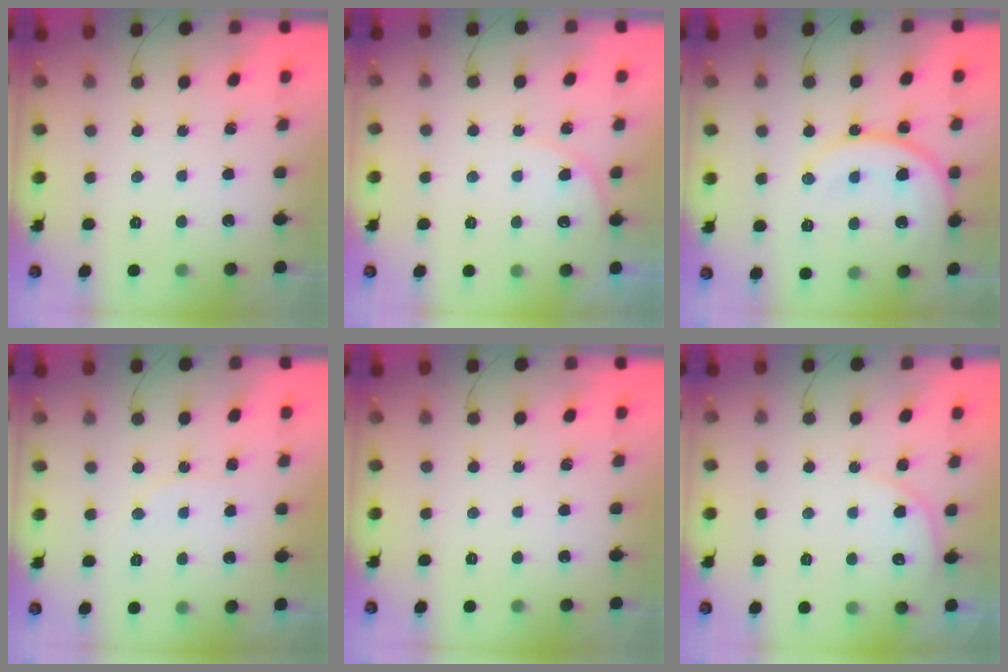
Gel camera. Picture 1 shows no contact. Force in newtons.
{"total": 4.4, "press": 4.3, "slide": 0.3}
{"total": 15.4, "press": 15.3, "slide": 1.6}
{"total": 5.1, "press": 5.1, "slide": 0.5}
{"total": 0.0}
{"total": 5.8, "press": 5.8, "slide": 0.4}